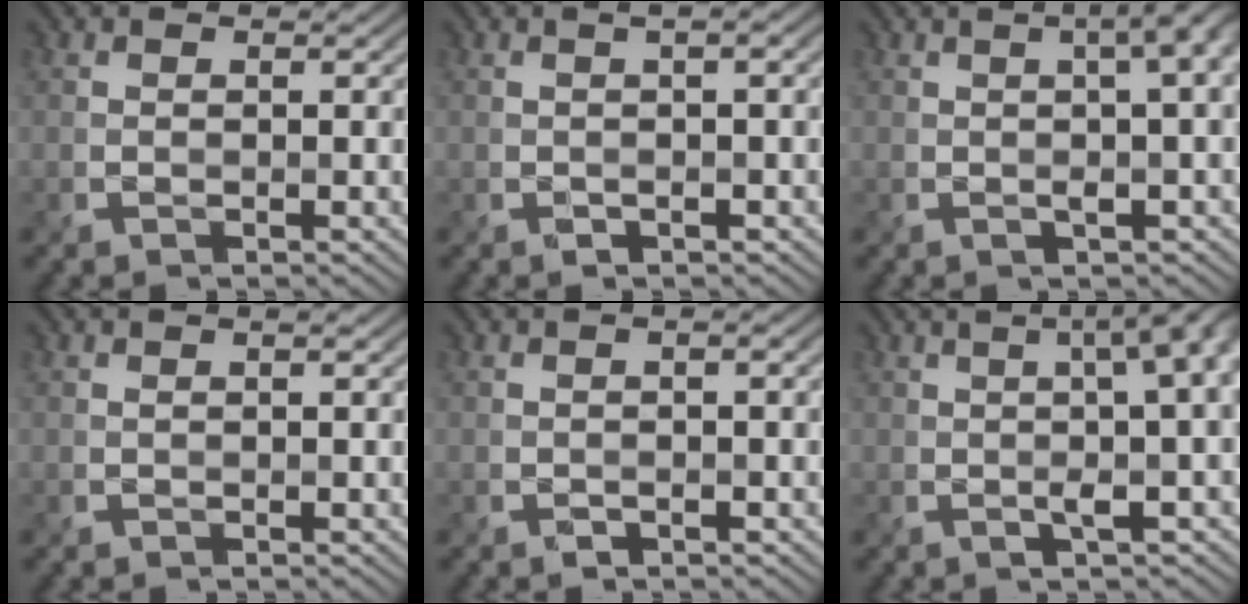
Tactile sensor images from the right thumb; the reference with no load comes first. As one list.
[{"total": 3.0, "force": [0.4, 0.8, 2.9], "torque": [-0.028, 0.005, -0.008]}, {"total": 6.4, "force": [0.8, 1.9, 6.0], "torque": [-0.056, 0.024, 0.000]}, {"total": 0.7, "force": [0.1, 0.2, 0.6], "torque": [-0.009, 0.000, 0.004]}, {"total": 1.5, "force": [-0.3, 0.2, 1.5], "torque": [-0.023, 0.002, -0.009]}, {"total": 8.6, "force": [0.6, 2.4, 8.2], "torque": [-0.082, 0.027, -0.009]}]